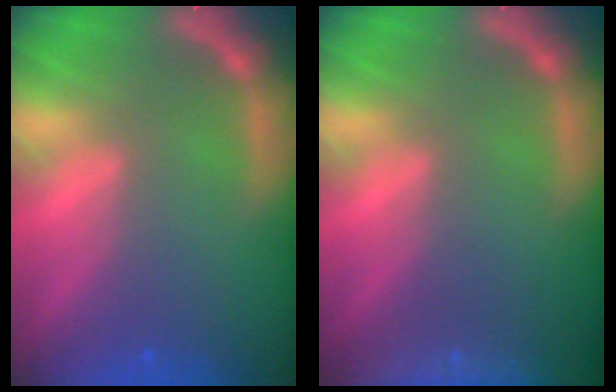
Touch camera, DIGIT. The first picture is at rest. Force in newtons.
{"total": 9.0}